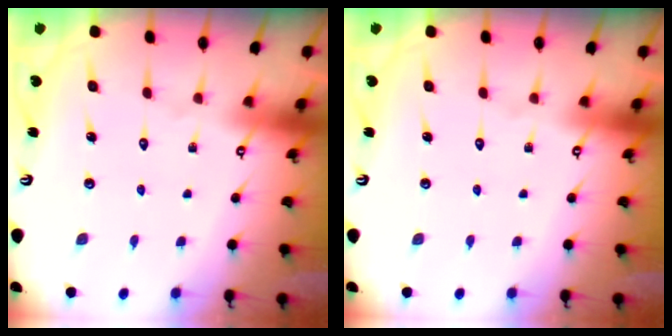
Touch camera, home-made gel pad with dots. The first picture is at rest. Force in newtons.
{"total": 0.0}